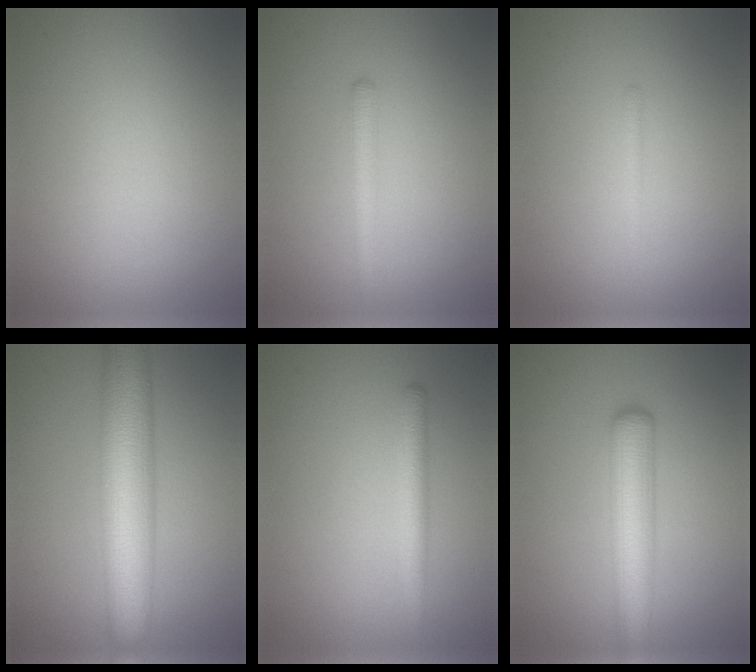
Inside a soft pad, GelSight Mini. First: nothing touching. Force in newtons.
{"total": 1.7, "press": 1.7, "slide": 0.2}
{"total": 0.8, "press": 0.8, "slide": 0.1}
{"total": 9.9, "press": 9.9, "slide": 0.1}
{"total": 2.2, "press": 2.2, "slide": 0.0}
{"total": 5.8, "press": 5.8, "slide": 0.1}